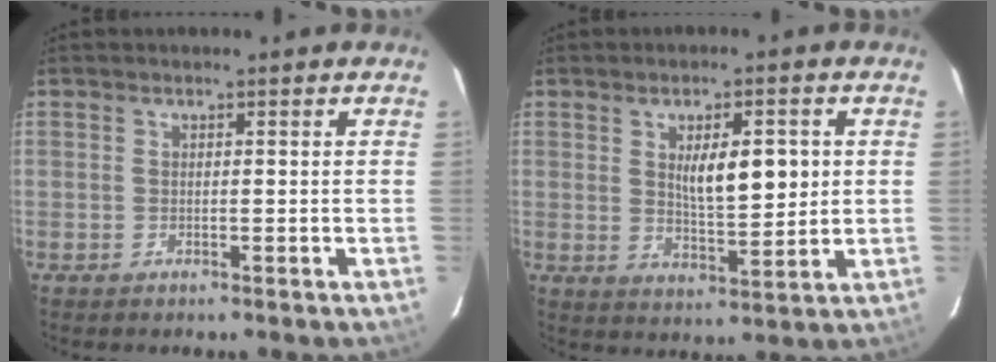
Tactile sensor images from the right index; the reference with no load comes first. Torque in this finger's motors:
{"motor_torque": [0.57, 0.39, 0.23, 0.11]}